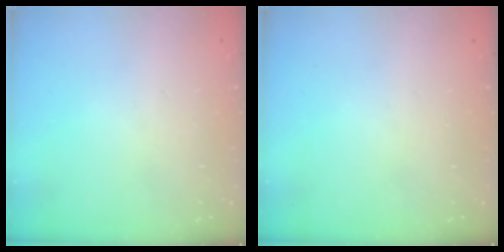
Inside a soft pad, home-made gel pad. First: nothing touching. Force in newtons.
{"total": 0.0}